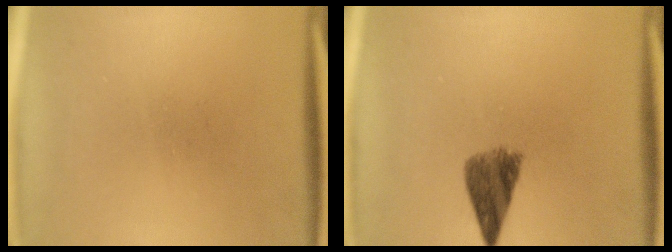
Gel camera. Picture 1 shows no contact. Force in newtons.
{"total": 5.3}